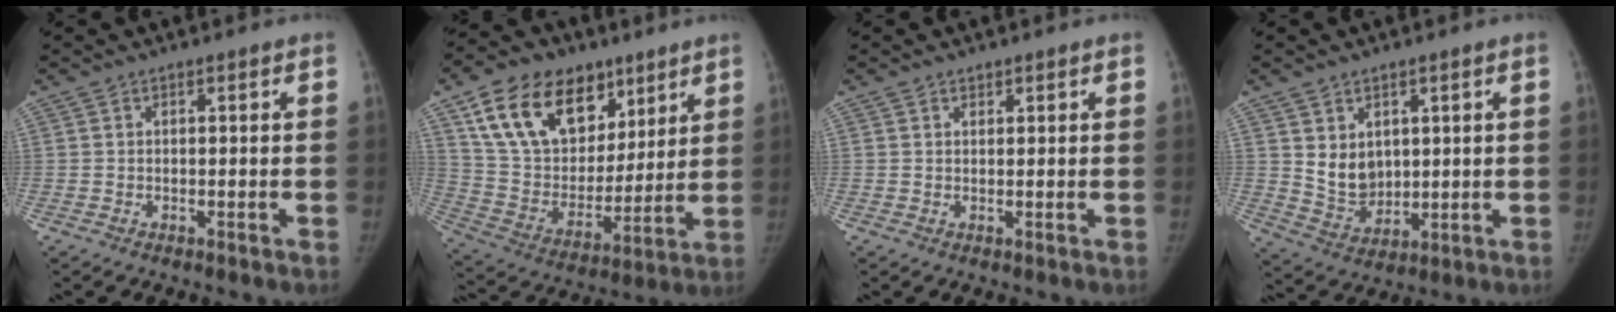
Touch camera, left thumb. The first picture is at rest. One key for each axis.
{"total": 23.6, "fx": 12.7, "fy": 15.3, "fz": 12.7, "tx": -0.193, "ty": -0.023, "tz": 0.232}
{"total": 0.8, "fx": 0.6, "fy": 0.5, "fz": 0.0, "tx": 0.011, "ty": -0.003, "tz": 0.006}
{"total": 7.2, "fx": 2.1, "fy": 5.7, "fz": 4.0, "tx": -0.043, "ty": -0.025, "tz": 0.060}